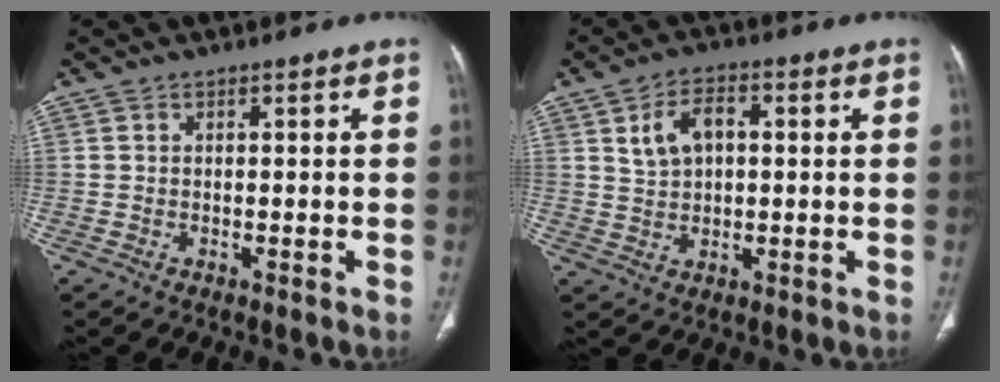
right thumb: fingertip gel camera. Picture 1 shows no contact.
{"total": 7.0, "force": [1.8, 4.4, 5.1], "torque": [-0.081, 0.008, 0.033]}